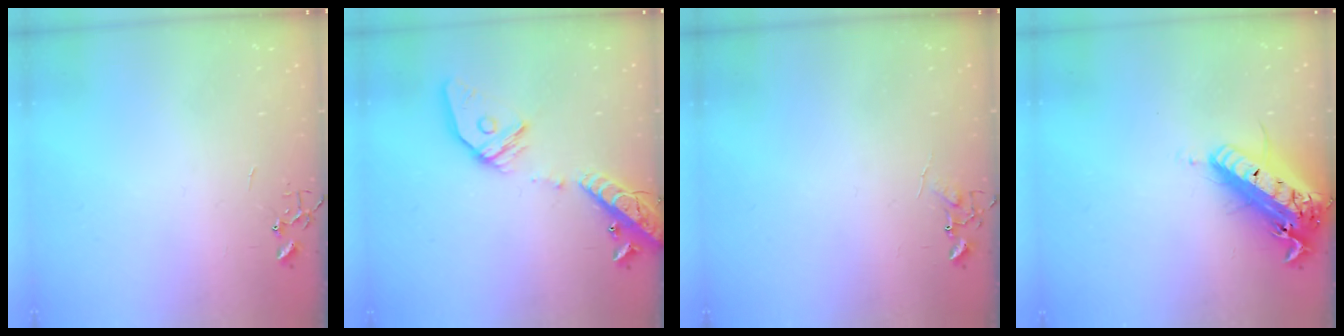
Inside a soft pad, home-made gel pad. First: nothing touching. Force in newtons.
{"total": 18.3, "press": 17.9, "slide": 3.6}
{"total": 5.2, "press": 5.2, "slide": 0.6}
{"total": 21.3, "press": 20.9, "slide": 4.2}